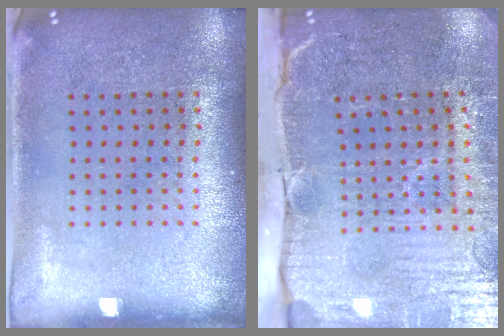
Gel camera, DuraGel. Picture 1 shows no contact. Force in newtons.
{"total": 5.2, "press": 4.4, "slide": 2.7}